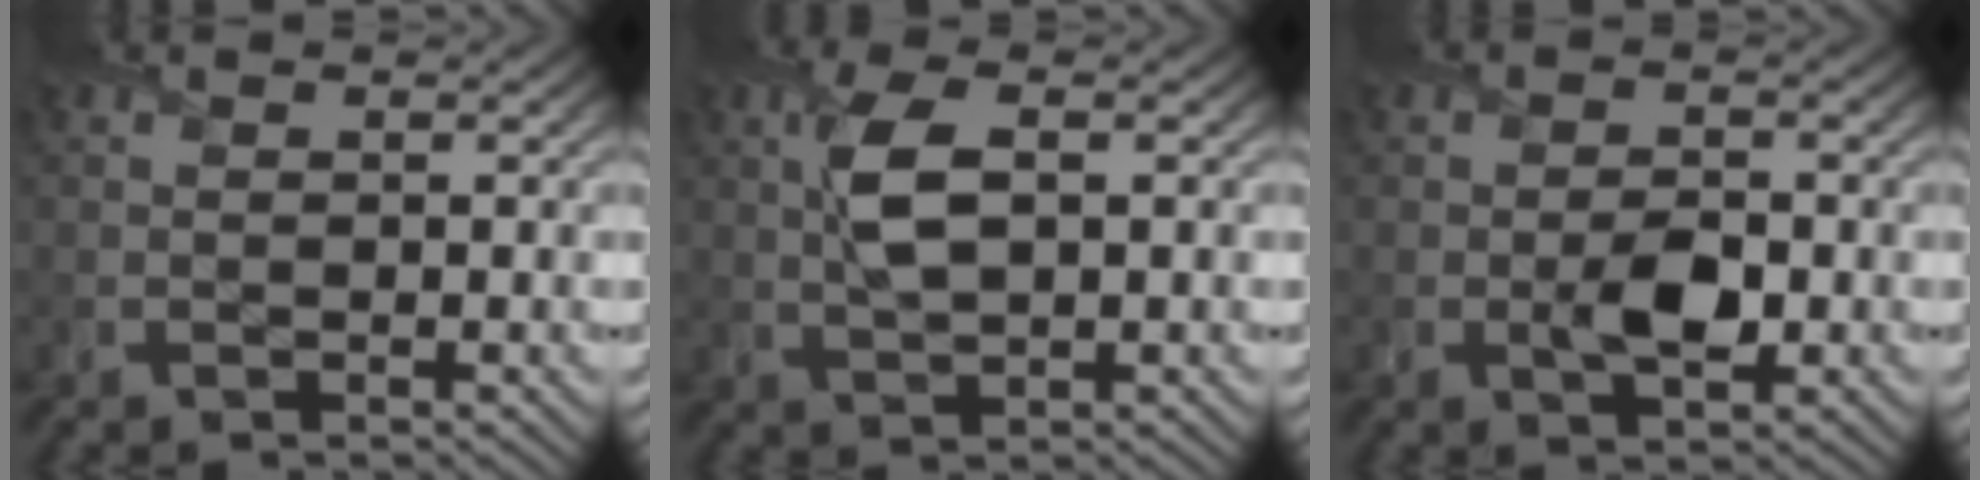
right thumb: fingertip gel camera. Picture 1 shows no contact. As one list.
[{"total": 5.0, "force": [0.9, 2.0, 4.5], "torque": [-0.104, 0.006, 0.019]}, {"total": 3.5, "force": [-0.8, 2.0, 2.8], "torque": [-0.049, -0.009, -0.011]}]